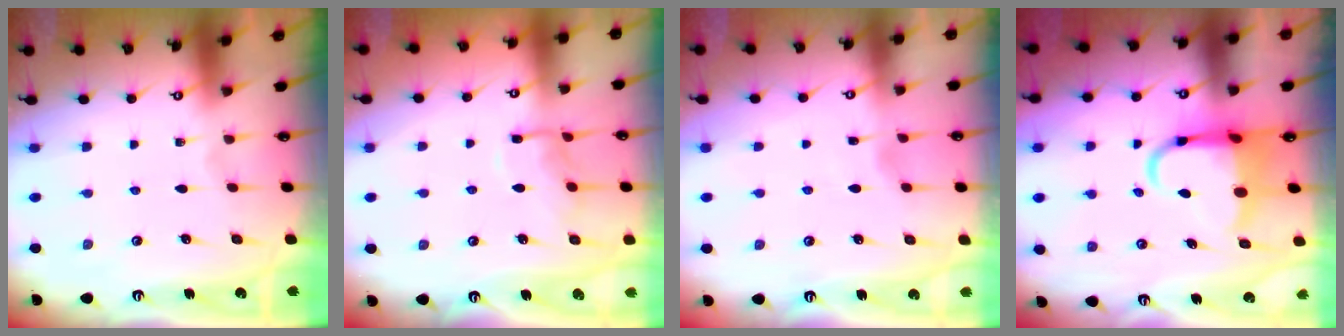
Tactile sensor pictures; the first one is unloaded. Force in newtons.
{"total": 7.9, "press": 7.9, "slide": 0.5}
{"total": 3.0, "press": 2.9, "slide": 0.4}
{"total": 8.1, "press": 7.9, "slide": 1.6}